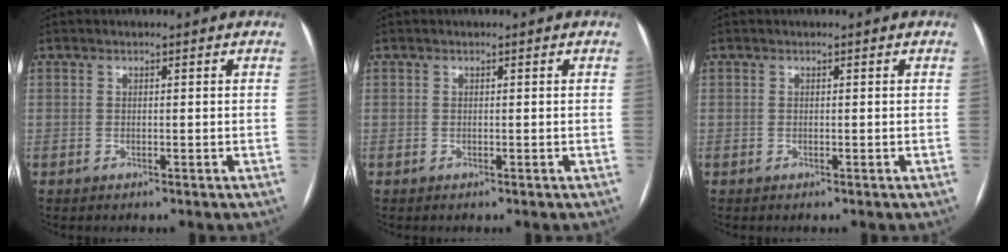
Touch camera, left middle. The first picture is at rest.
{"total": 0.0}
{"total": 0.0}